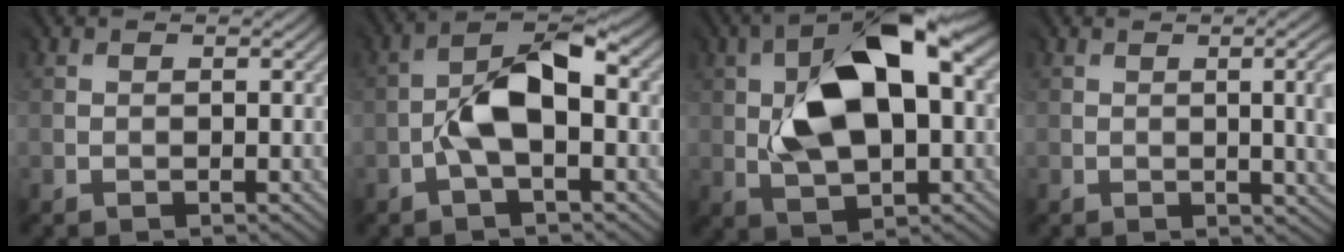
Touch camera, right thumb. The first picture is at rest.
{"total": 6.9, "force": [-1.1, 3.4, 5.9], "torque": [-0.114, 0.016, -0.023]}
{"total": 12.3, "force": [2.4, 6.6, 10.1], "torque": [-0.185, 0.010, 0.043]}
{"total": 6.1, "force": [-0.5, 2.6, 5.6], "torque": [-0.038, 0.001, -0.008]}